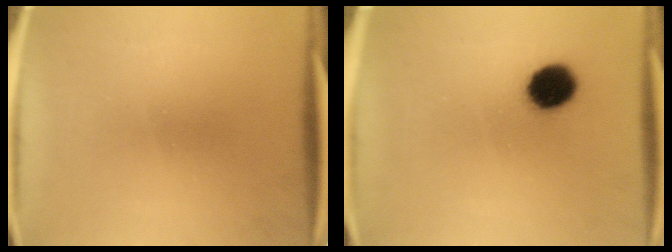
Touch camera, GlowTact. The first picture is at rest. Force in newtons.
{"total": 8.5}